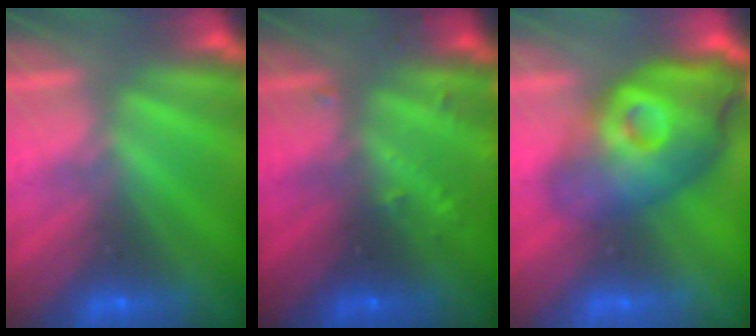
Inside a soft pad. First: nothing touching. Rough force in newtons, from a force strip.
{"total": 2.9}
{"total": 4.6}